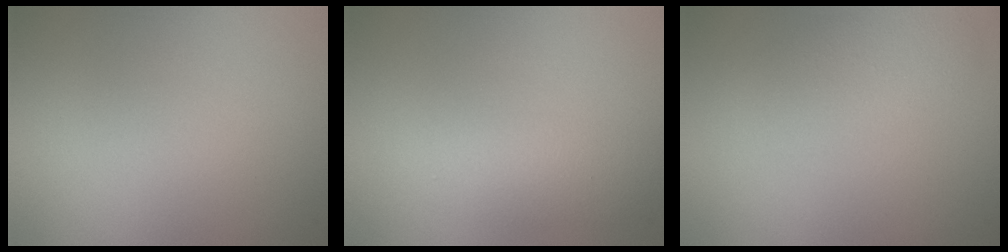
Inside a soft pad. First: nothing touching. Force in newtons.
{"total": 2.3, "press": 2.3, "slide": 0.1}
{"total": 3.5, "press": 3.5, "slide": 0.2}